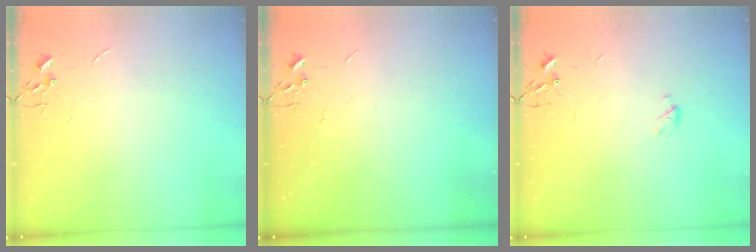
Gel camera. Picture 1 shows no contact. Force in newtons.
{"total": 0.0}
{"total": 2.9, "press": 2.9, "slide": 0.4}